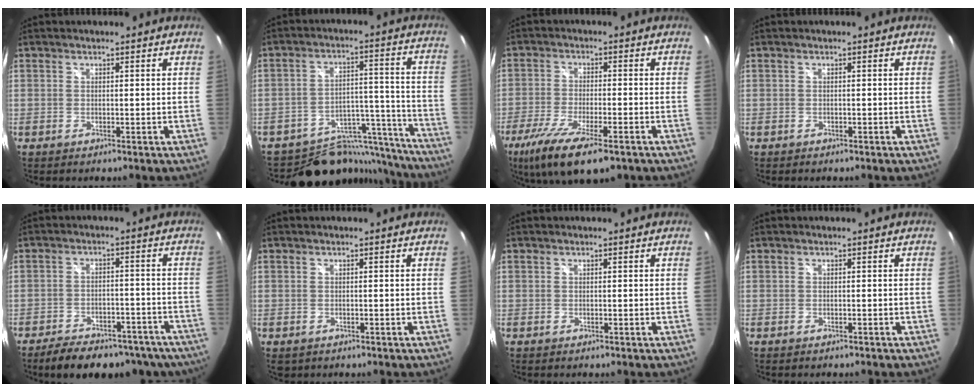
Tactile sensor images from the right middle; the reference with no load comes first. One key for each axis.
{"total": 18.2, "fx": -16.3, "fy": 7.2, "fz": 3.5, "tx": -0.051, "ty": 0.053, "tz": -0.217}
{"total": 14.4, "fx": -9.2, "fy": 4.0, "fz": 10.3, "tx": -0.217, "ty": -0.055, "tz": -0.162}
{"total": 0.6, "fx": -0.5, "fy": 0.4, "fz": 0.1, "tx": -0.005, "ty": -0.003, "tz": -0.007}
{"total": 19.3, "fx": -15.7, "fy": 7.9, "fz": 8.0, "tx": -0.152, "ty": 0.013, "tz": -0.188}
{"total": 1.0, "fx": -0.5, "fy": 0.8, "fz": 0.4, "tx": -0.009, "ty": -0.004, "tz": -0.006}
{"total": 0.0}
{"total": 0.6, "fx": -0.5, "fy": 0.2, "fz": 0.1, "tx": -0.002, "ty": -0.003, "tz": -0.008}